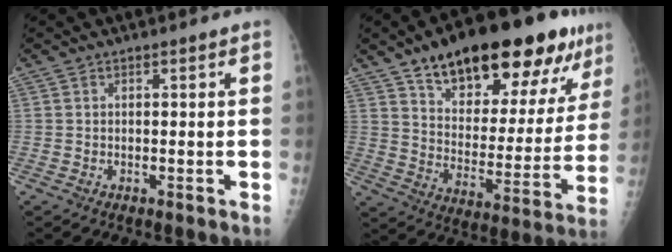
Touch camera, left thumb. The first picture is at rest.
{"total": 26.7, "force": [16.8, 10.6, 17.8], "torque": [-0.222, -0.040, 0.256]}